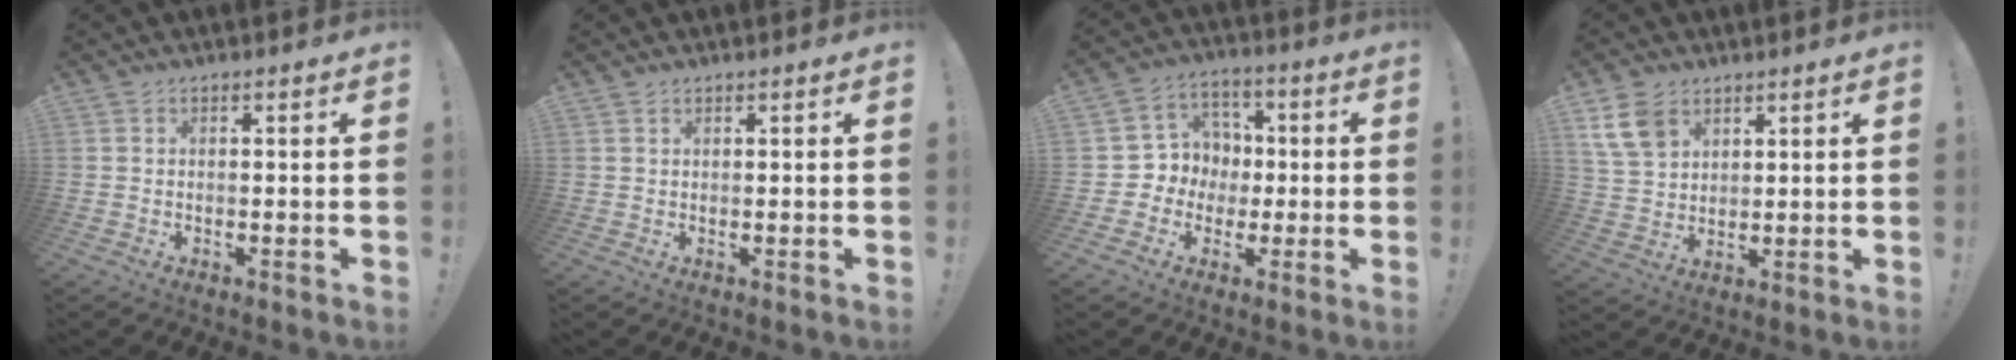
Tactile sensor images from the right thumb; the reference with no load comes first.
{"total": 0.5, "force": [0.5, 0.2, 0.1], "torque": [-0.002, -0.001, 0.009]}
{"total": 8.7, "force": [-2.0, 8.4, 1.4], "torque": [-0.019, 0.020, -0.025]}
{"total": 9.4, "force": [5.1, 6.3, 4.7], "torque": [-0.090, -0.015, 0.103]}